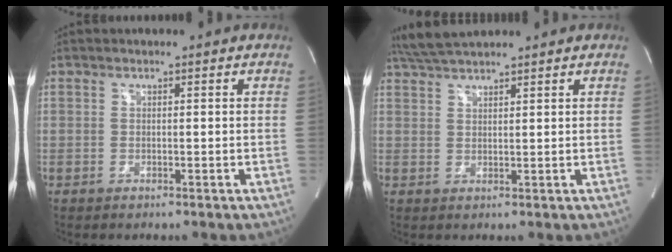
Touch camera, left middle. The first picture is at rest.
{"total": 5.3, "force": [4.9, 0.2, 2.2], "torque": [-0.050, 0.025, 0.096]}